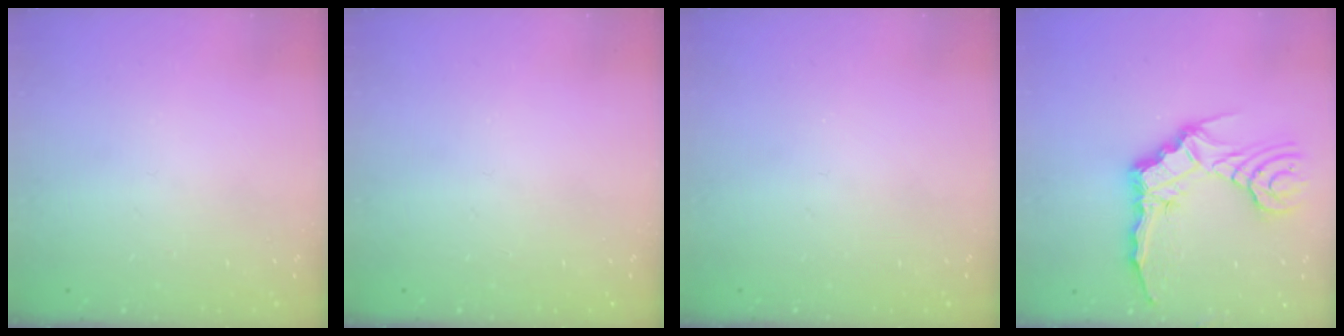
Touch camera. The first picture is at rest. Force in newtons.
{"total": 0.0}
{"total": 0.0}
{"total": 13.3, "press": 13.2, "slide": 1.6}